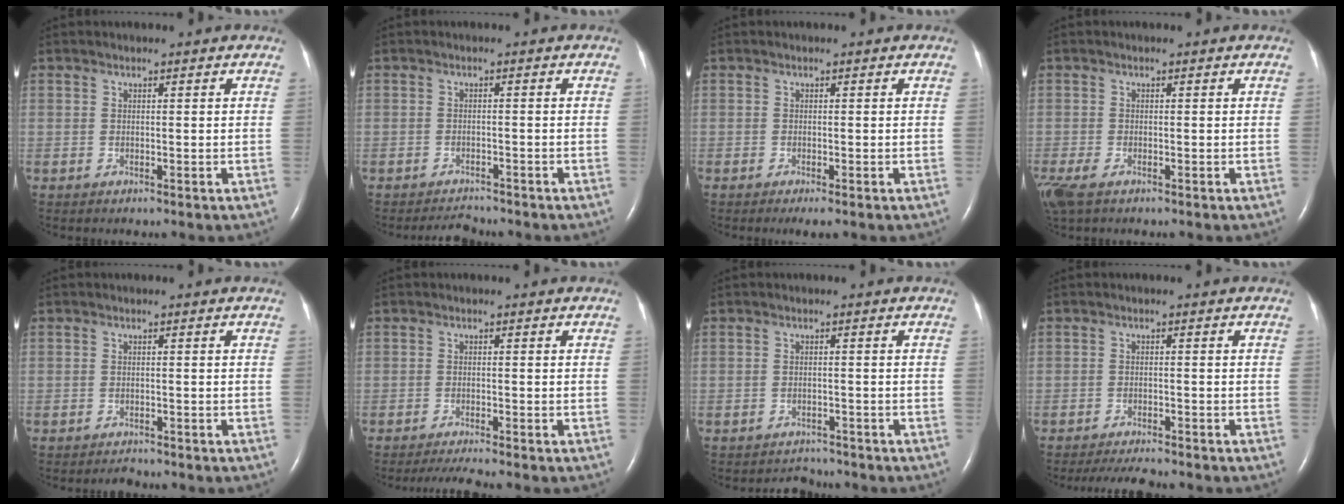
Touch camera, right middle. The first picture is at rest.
{"total": 2.4, "force": [-2.4, 0.2, 0.0], "torque": [-0.006, -0.012, -0.036]}
{"total": 1.4, "force": [-0.9, 0.1, 1.1], "torque": [-0.020, -0.006, -0.014]}
{"total": 5.3, "force": [-3.3, 2.2, 3.4], "torque": [-0.086, -0.017, -0.059]}
{"total": 1.1, "force": [-1.1, 0.2, 0.1], "torque": [-0.007, -0.005, -0.014]}
{"total": 3.6, "force": [-3.2, -0.7, 1.5], "torque": [-0.032, -0.014, -0.055]}
{"total": 2.6, "force": [-2.5, 0.7, -0.6], "torque": [0.001, -0.003, -0.036]}
{"total": 5.6, "force": [-5.2, 0.4, 2.2], "torque": [-0.036, -0.016, -0.081]}